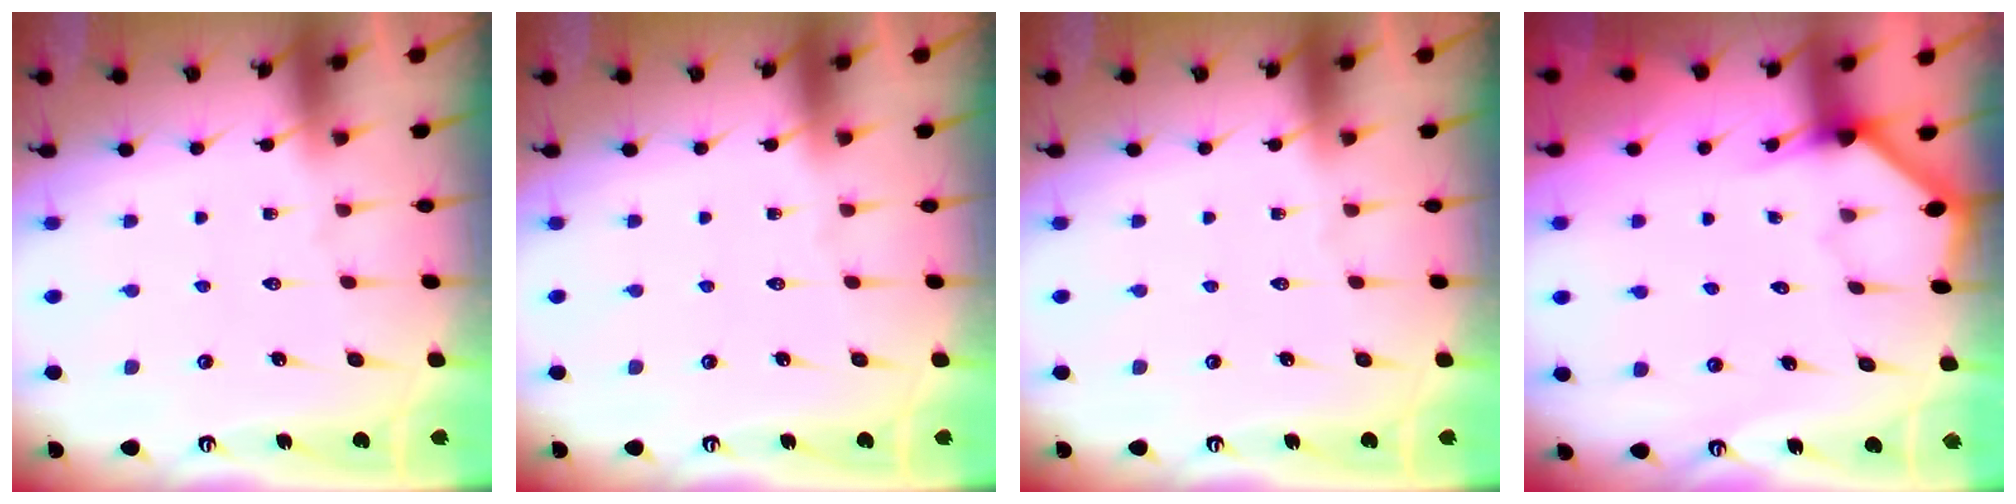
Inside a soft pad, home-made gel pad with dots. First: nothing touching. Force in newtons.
{"total": 0.0}
{"total": 0.0}
{"total": 2.5, "press": 2.5, "slide": 0.2}